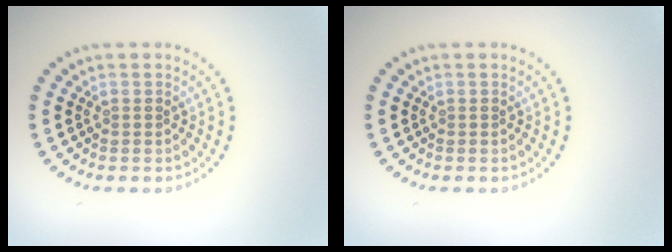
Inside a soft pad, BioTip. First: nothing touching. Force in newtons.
{"total": 0.0}